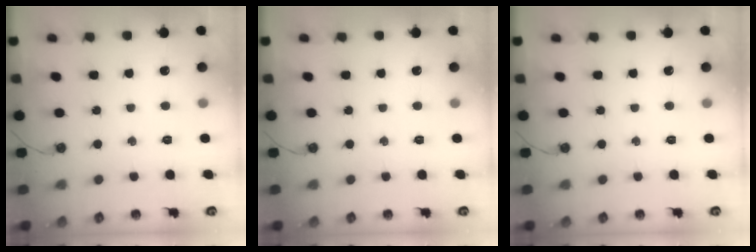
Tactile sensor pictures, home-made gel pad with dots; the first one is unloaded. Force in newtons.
{"total": 0.0}
{"total": 0.0}